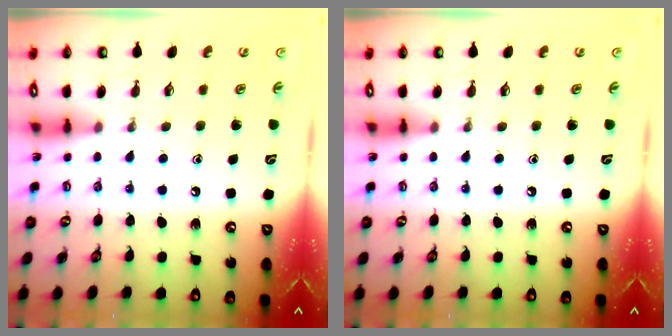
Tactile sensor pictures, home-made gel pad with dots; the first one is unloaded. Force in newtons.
{"total": 0.0}